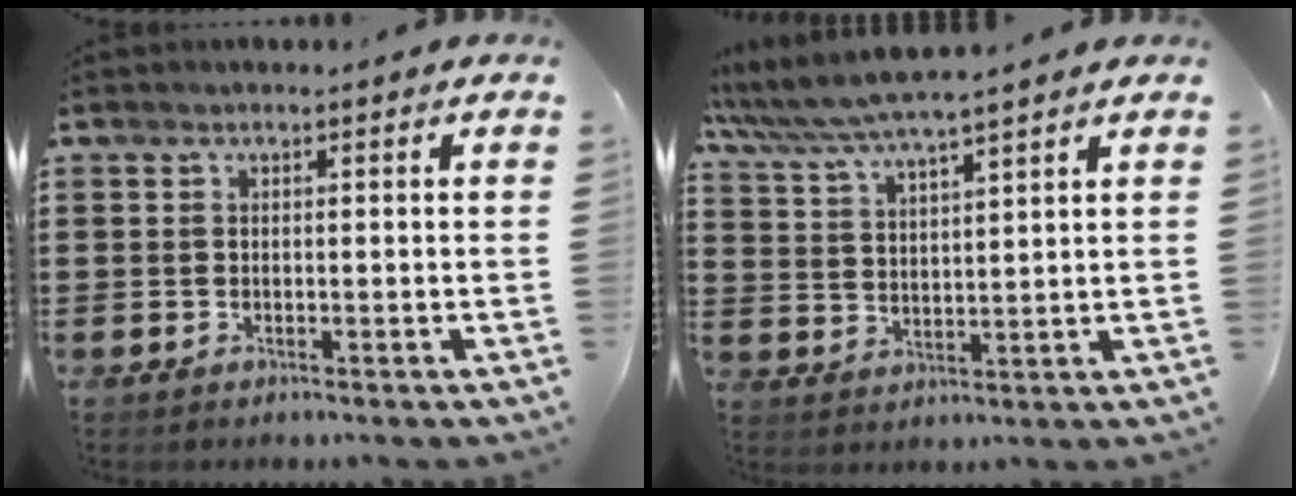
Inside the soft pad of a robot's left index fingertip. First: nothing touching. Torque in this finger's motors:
{"motor_torque": [2.02, -0.11, 0.25, 0.05]}